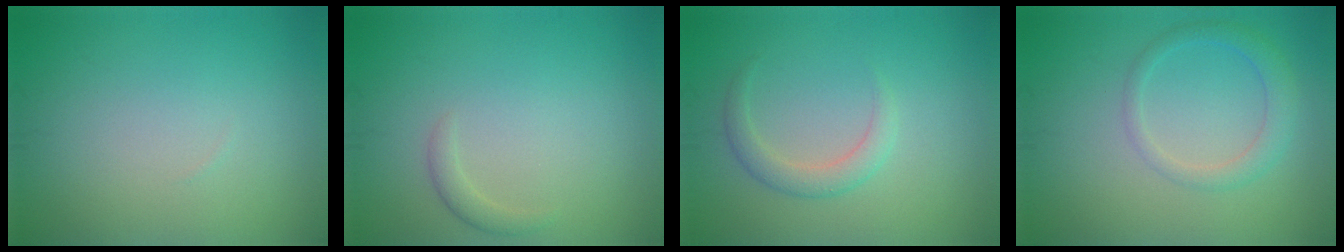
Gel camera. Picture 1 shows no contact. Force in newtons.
{"total": 1.1, "press": 1.1, "slide": 0.0}
{"total": 2.1, "press": 2.0, "slide": 0.2}
{"total": 2.3, "press": 2.3, "slide": 0.1}